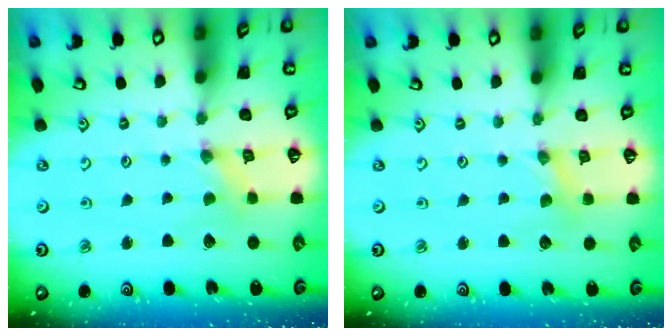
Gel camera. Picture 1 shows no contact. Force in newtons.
{"total": 1.9, "press": 1.9, "slide": 0.3}